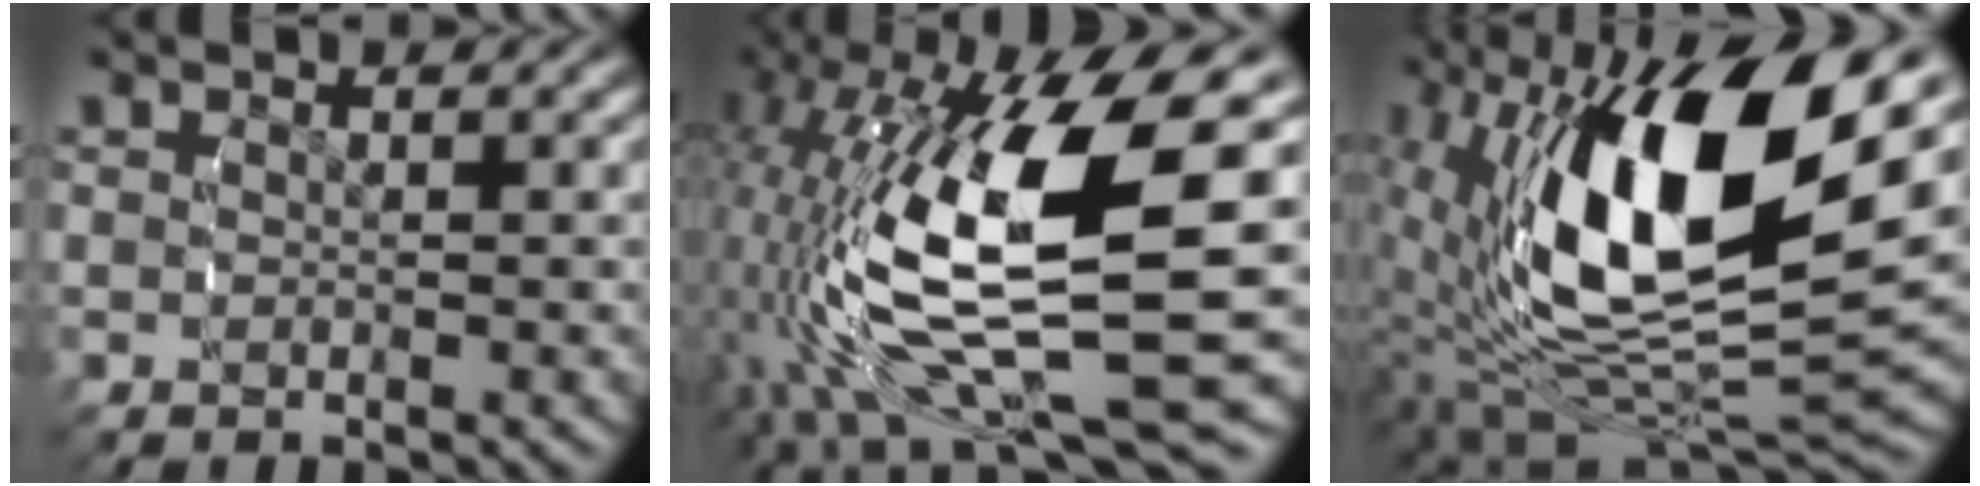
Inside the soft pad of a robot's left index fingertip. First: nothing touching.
{"total": 14.7, "force": [-2.4, 6.9, 12.7], "torque": [-0.255, -0.035, -0.011]}
{"total": 18.1, "force": [0.7, 8.5, 16.0], "torque": [-0.282, -0.022, 0.030]}